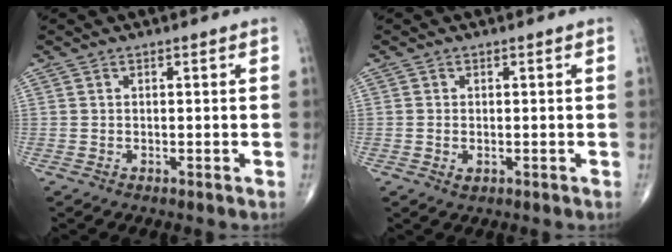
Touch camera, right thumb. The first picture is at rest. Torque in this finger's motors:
{"motor_torque": [-0.01, -0.13, -0.23, -0.30, -0.02]}